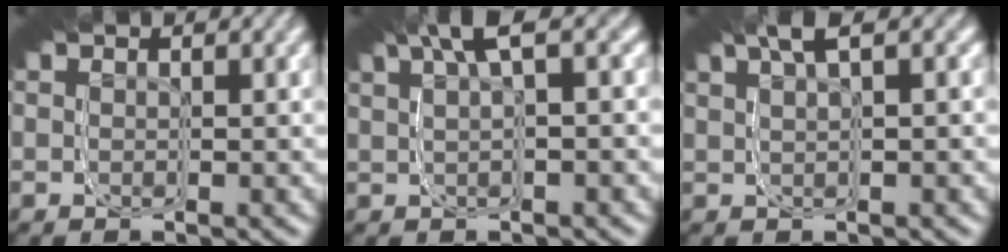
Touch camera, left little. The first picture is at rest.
{"total": 3.9, "force": [1.6, 1.3, 3.3], "torque": [-0.077, 0.024, 0.015]}
{"total": 2.8, "force": [0.8, 1.0, 2.5], "torque": [-0.071, 0.021, 0.007]}